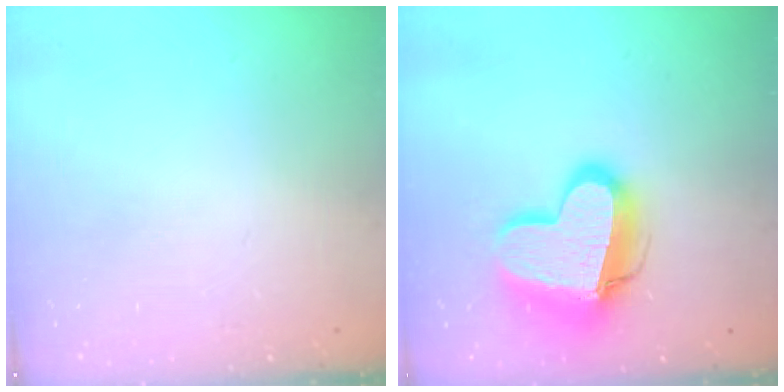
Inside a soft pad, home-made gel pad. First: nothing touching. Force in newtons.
{"total": 17.7, "press": 17.6, "slide": 1.5}